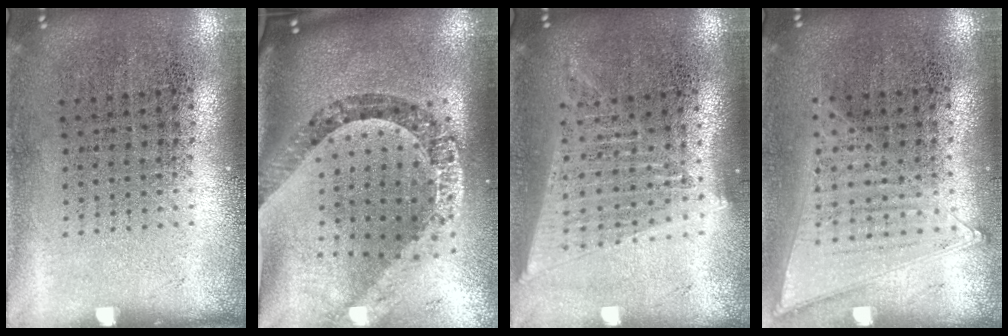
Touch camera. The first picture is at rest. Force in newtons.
{"total": 2.6, "press": 2.0, "slide": 1.6}
{"total": 1.7, "press": 1.5, "slide": 0.8}
{"total": 1.0, "press": 1.0, "slide": 0.4}